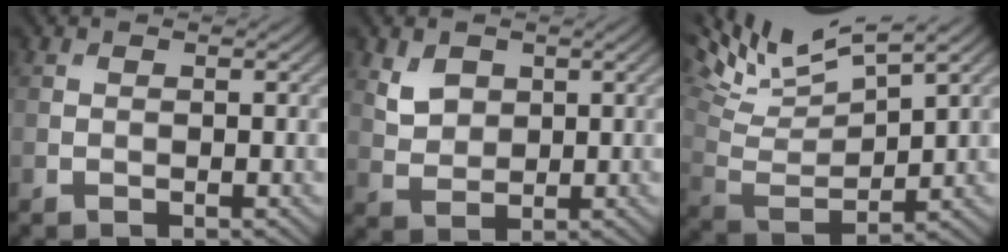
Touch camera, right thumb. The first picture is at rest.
{"total": 3.6, "force": [1.8, 2.6, 1.7], "torque": [-0.046, -0.005, 0.036]}
{"total": 12.0, "force": [8.4, 3.1, 8.0], "torque": [-0.182, 0.013, 0.152]}